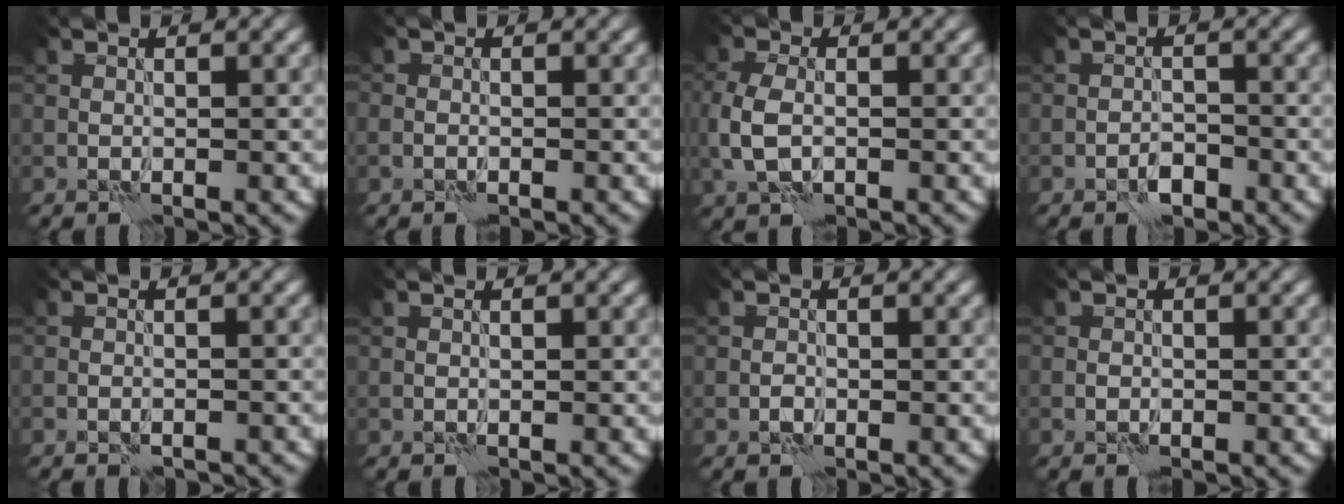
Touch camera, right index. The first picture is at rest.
{"total": 0.7, "force": [-0.4, 0.5, 0.3], "torque": [-0.005, 0.001, -0.008]}
{"total": 3.4, "force": [-0.3, 2.2, 2.5], "torque": [-0.071, -0.004, -0.009]}
{"total": 1.7, "force": [-1.2, 0.8, 0.9], "torque": [-0.009, 0.005, -0.023]}
{"total": 1.5, "force": [-1.3, 0.3, 0.6], "torque": [-0.013, 0.001, -0.019]}
{"total": 0.0}
{"total": 0.7, "force": [-0.3, 0.5, 0.3], "torque": [-0.004, 0.000, -0.008]}
{"total": 0.5, "force": [-0.2, 0.4, 0.2], "torque": [-0.001, 0.000, -0.007]}